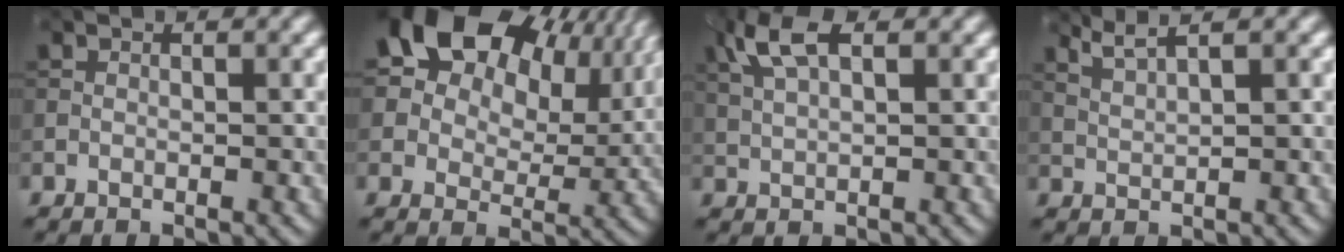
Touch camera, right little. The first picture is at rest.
{"total": 18.7, "force": [10.1, 12.1, 10.1], "torque": [-0.210, 0.072, 0.169]}
{"total": 4.2, "force": [1.9, 1.7, 3.3], "torque": [-0.079, 0.010, 0.038]}
{"total": 3.0, "force": [2.2, 0.5, 1.9], "torque": [-0.033, 0.006, 0.037]}